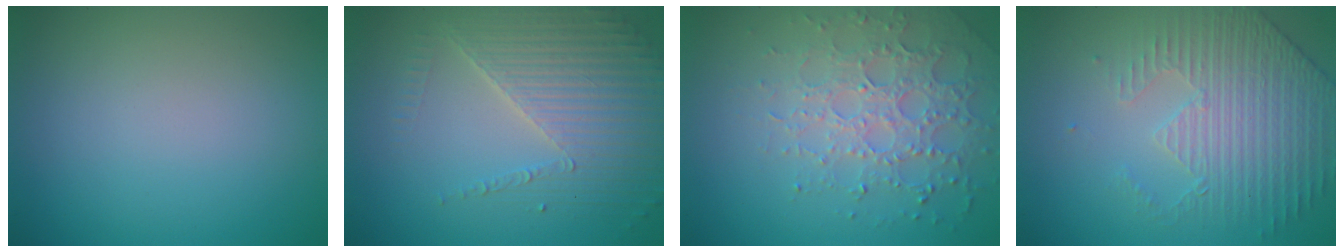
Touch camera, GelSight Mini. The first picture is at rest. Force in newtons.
{"total": 4.5, "press": 3.9, "slide": 2.2}
{"total": 4.4, "press": 3.9, "slide": 2.1}
{"total": 4.4, "press": 3.6, "slide": 2.5}